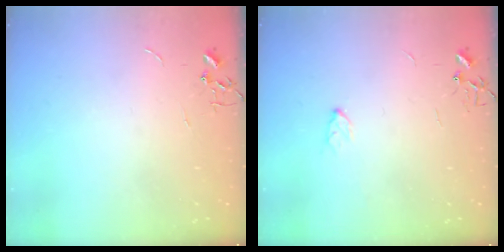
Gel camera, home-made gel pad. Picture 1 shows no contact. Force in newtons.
{"total": 3.4, "press": 3.4, "slide": 0.5}